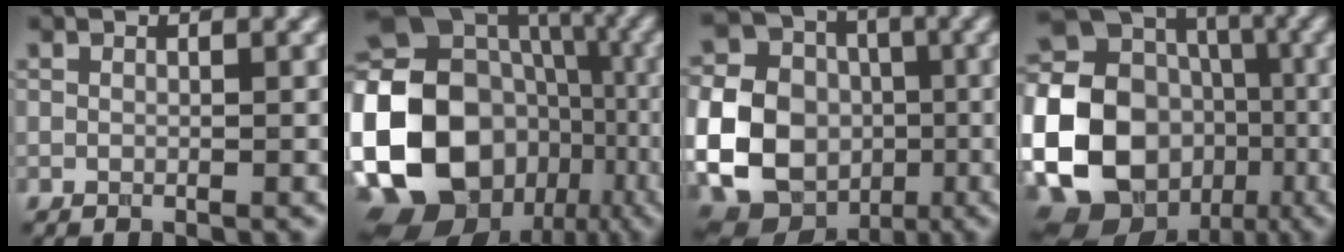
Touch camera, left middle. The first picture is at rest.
{"total": 23.5, "force": [-4.6, 20.0, 11.6], "torque": [-0.235, -0.023, -0.100]}
{"total": 18.5, "force": [-3.0, 16.7, 7.3], "torque": [-0.169, -0.019, -0.078]}
{"total": 24.5, "force": [-4.8, 21.9, 9.9], "torque": [-0.235, -0.022, -0.122]}